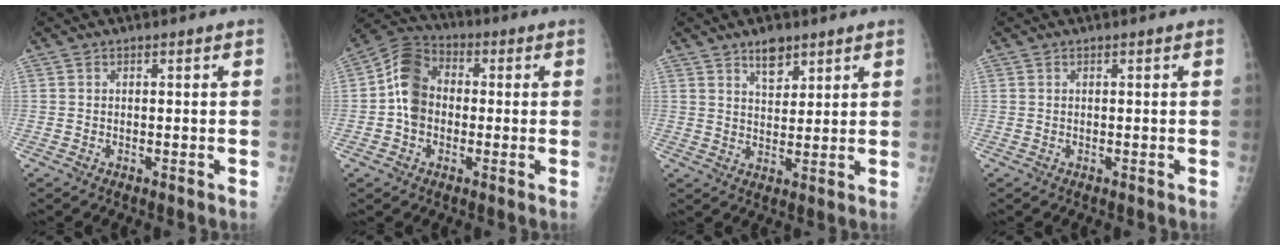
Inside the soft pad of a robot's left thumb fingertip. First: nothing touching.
{"total": 9.7, "force": [-0.6, 7.6, 6.0], "torque": [-0.095, 0.029, -0.026]}
{"total": 5.2, "force": [3.6, 2.6, 2.8], "torque": [-0.025, -0.024, 0.061]}
{"total": 0.0}